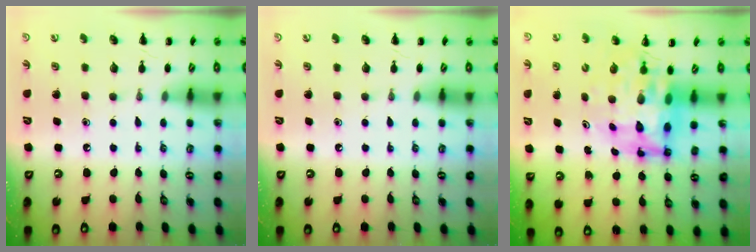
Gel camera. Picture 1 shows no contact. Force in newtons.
{"total": 0.0}
{"total": 9.7, "press": 9.2, "slide": 3.1}